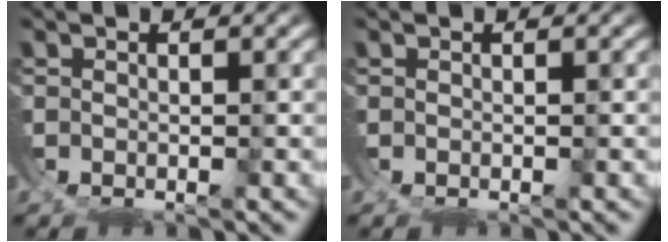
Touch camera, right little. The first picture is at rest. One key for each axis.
{"total": 0.0}